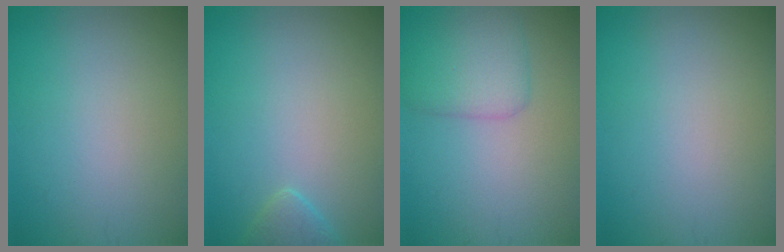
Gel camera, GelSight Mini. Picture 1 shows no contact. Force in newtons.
{"total": 1.6, "press": 1.6, "slide": 0.1}
{"total": 3.1, "press": 3.1, "slide": 0.1}
{"total": 0.0}